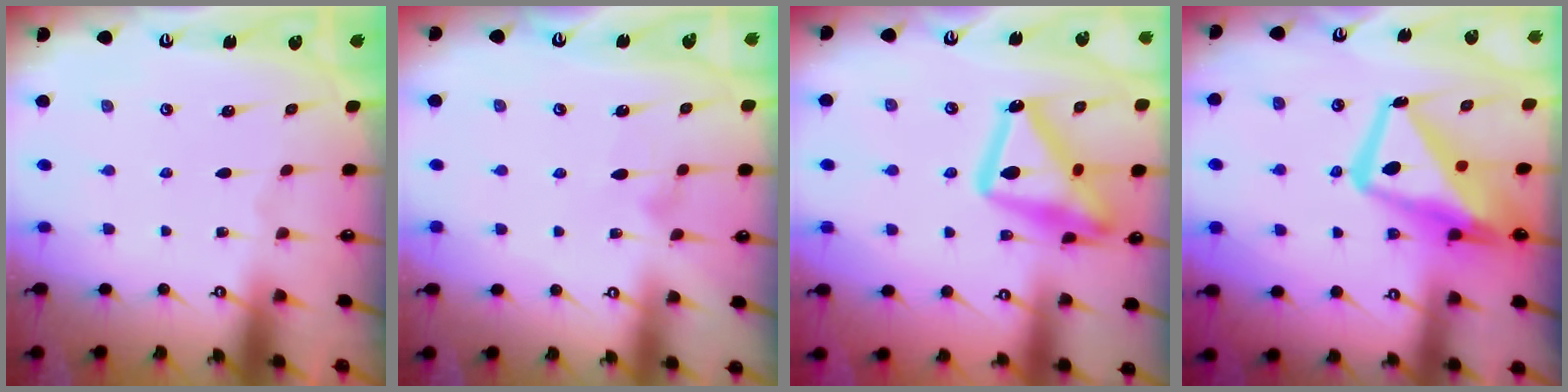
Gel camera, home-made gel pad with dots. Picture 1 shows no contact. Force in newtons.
{"total": 5.9, "press": 5.9, "slide": 0.4}
{"total": 20.6, "press": 20.6, "slide": 1.5}
{"total": 16.9, "press": 16.8, "slide": 1.9}